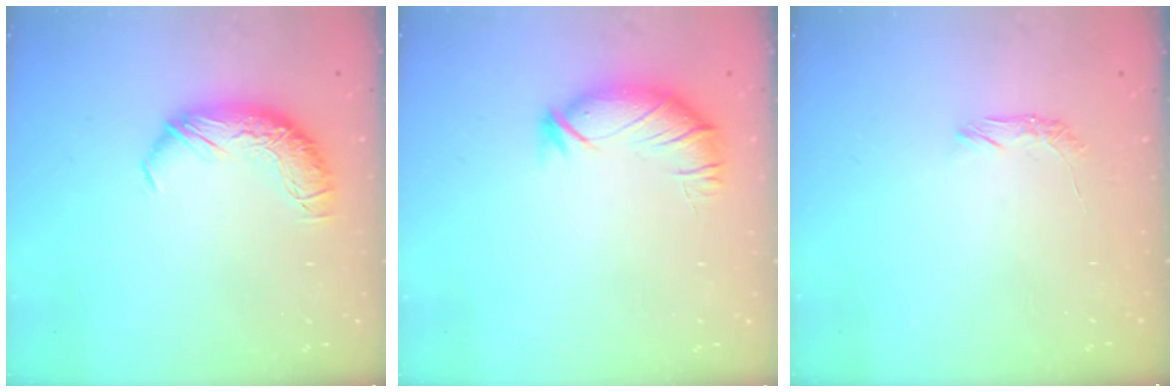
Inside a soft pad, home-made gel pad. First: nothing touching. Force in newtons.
{"total": 3.2, "press": 2.5, "slide": 1.9}
{"total": 6.4, "press": 6.4, "slide": 1.0}